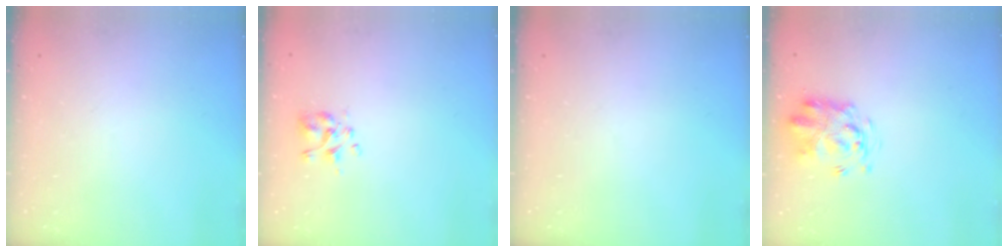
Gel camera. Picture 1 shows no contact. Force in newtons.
{"total": 2.2, "press": 2.1, "slide": 0.8}
{"total": 0.0}
{"total": 3.2, "press": 3.1, "slide": 0.7}